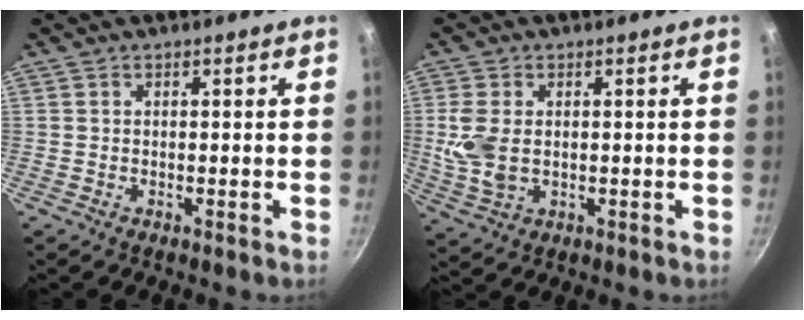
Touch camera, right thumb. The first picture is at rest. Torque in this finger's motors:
{"motor_torque": [0.44, 1.57, 1.18, 0.14, 0.11]}